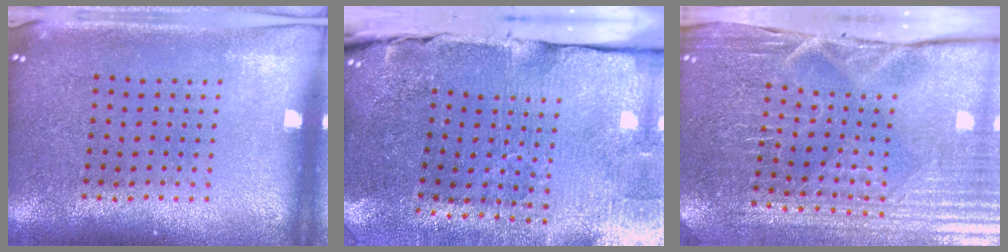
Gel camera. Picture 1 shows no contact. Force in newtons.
{"total": 4.7, "press": 3.9, "slide": 2.6}
{"total": 4.2, "press": 4.1, "slide": 0.8}